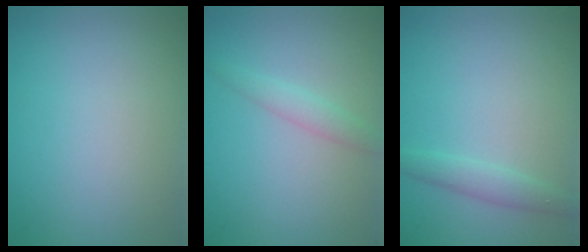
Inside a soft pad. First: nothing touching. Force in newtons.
{"total": 1.6, "press": 1.6, "slide": 0.0}
{"total": 1.6, "press": 1.6, "slide": 0.0}